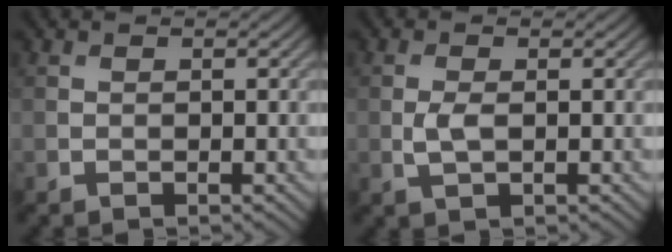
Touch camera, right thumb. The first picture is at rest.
{"total": 2.2, "force": [-0.1, 0.9, 2.0], "torque": [-0.051, -0.002, -0.003]}